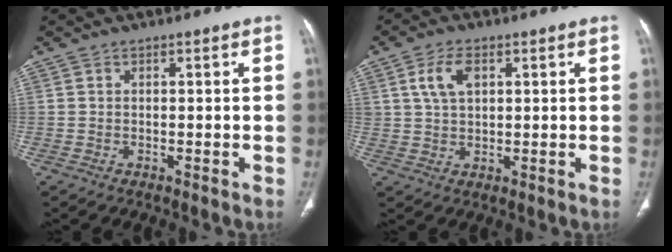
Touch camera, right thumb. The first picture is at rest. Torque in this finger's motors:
{"motor_torque": [0.08, 0.08, 0.42, 0.70, 0.04]}